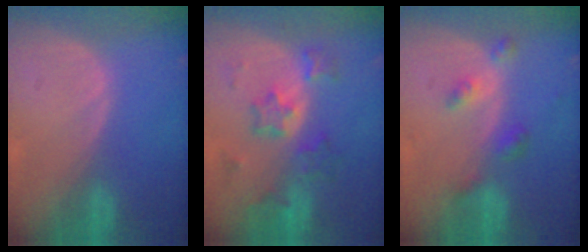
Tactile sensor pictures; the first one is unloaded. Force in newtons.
{"total": 6.9, "press": 6.7, "slide": 1.7}
{"total": 4.2, "press": 3.9, "slide": 1.6}